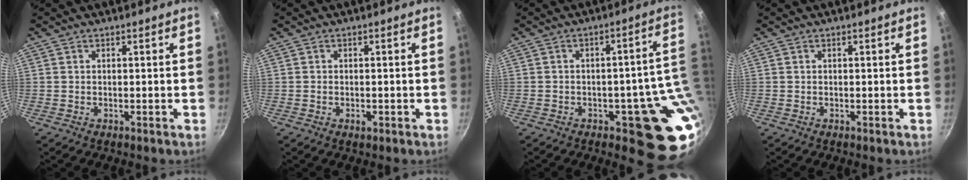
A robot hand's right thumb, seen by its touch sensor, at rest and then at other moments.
{"total": 1.4, "force": [-0.5, 0.8, 1.0], "torque": [-0.014, 0.002, -0.010]}
{"total": 14.1, "force": [-2.1, 7.0, 12.0], "torque": [-0.060, 0.016, -0.024]}
{"total": 0.0}